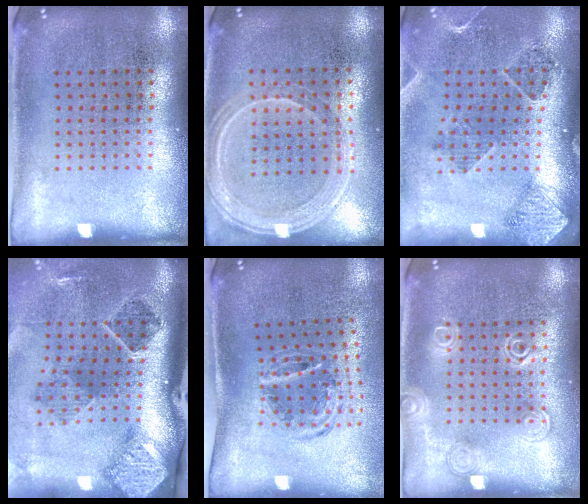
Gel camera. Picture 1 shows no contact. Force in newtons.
{"total": 1.2, "press": 1.2, "slide": 0.4}
{"total": 1.5, "press": 1.5, "slide": 0.3}
{"total": 2.9, "press": 1.8, "slide": 2.3}
{"total": 1.1, "press": 1.0, "slide": 0.5}
{"total": 1.9, "press": 1.9, "slide": 0.4}